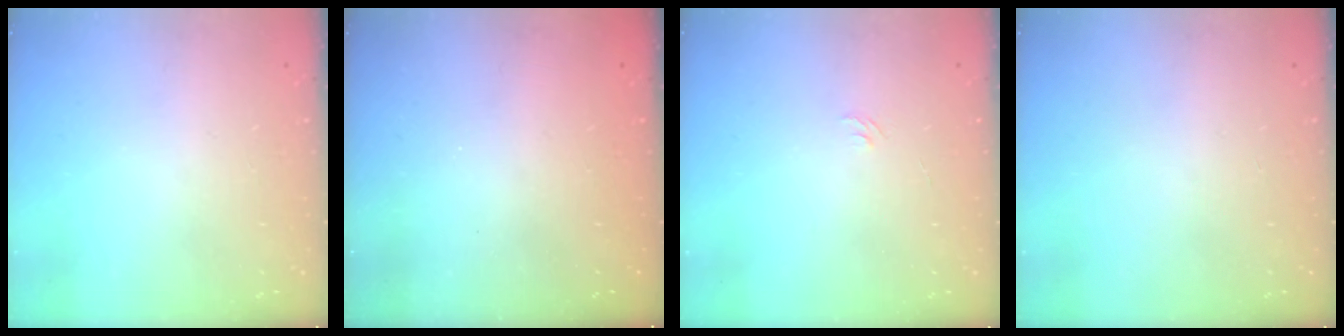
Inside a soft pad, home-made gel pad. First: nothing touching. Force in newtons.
{"total": 2.5, "press": 2.4, "slide": 0.8}
{"total": 4.0, "press": 4.0, "slide": 0.4}
{"total": 0.0}